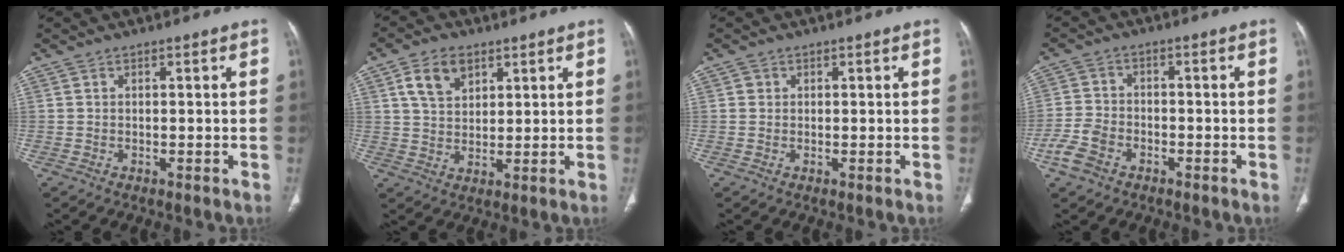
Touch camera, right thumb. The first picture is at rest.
{"total": 7.3, "force": [3.6, 4.8, 4.3], "torque": [-0.061, -0.013, 0.069]}
{"total": 0.9, "force": [0.2, 0.8, 0.1], "torque": [0.004, 0.002, 0.003]}
{"total": 6.0, "force": [-3.3, 3.9, 3.1], "torque": [-0.072, 0.016, -0.062]}